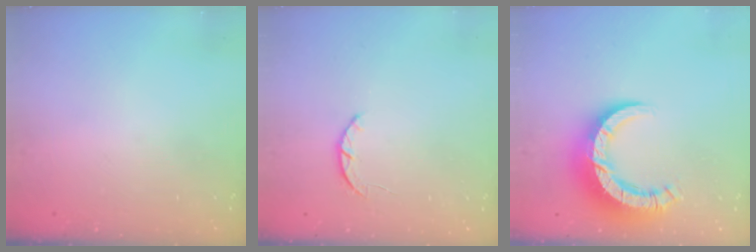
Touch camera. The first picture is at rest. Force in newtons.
{"total": 2.5, "press": 2.5, "slide": 0.5}
{"total": 11.3, "press": 11.2, "slide": 1.3}